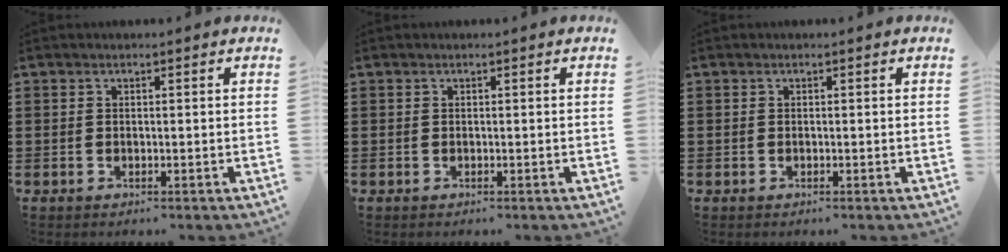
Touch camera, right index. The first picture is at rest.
{"total": 0.0}
{"total": 0.0}